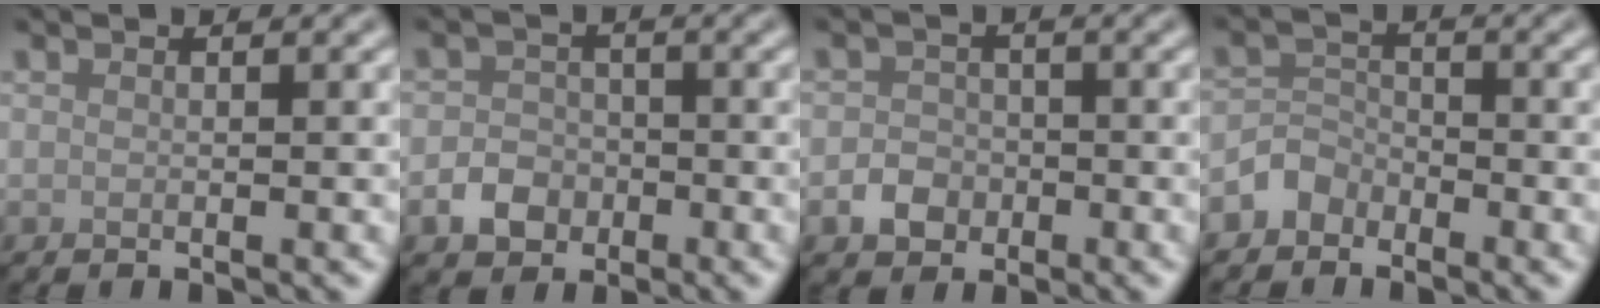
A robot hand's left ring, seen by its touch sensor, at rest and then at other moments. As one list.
[{"total": 2.7, "force": [-1.2, 2.2, 1.0], "torque": [-0.011, 0.004, -0.023]}, {"total": 2.3, "force": [-0.9, 2.0, 0.8], "torque": [-0.007, 0.003, -0.021]}, {"total": 2.2, "force": [-1.7, 1.4, 0.2], "torque": [0.002, 0.013, -0.039]}]